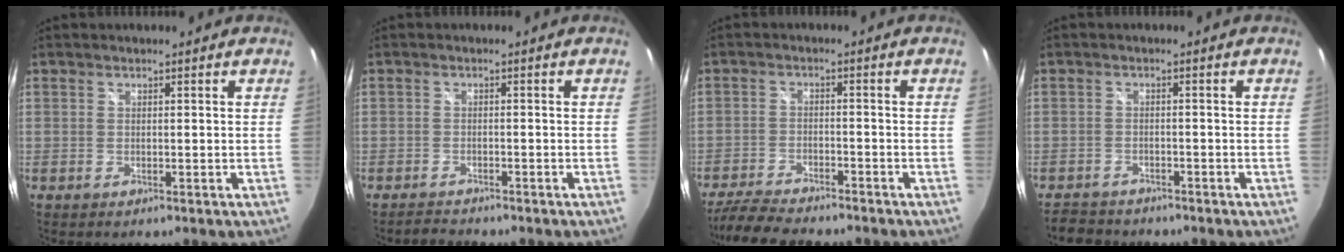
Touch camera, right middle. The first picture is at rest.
{"total": 1.8, "force": [-1.7, 0.4, -0.2], "torque": [-0.007, 0.003, -0.033]}
{"total": 9.9, "force": [-8.8, 1.6, 4.2], "torque": [-0.105, -0.020, -0.148]}
{"total": 5.1, "force": [-4.5, 2.2, 0.8], "torque": [-0.034, -0.005, -0.076]}